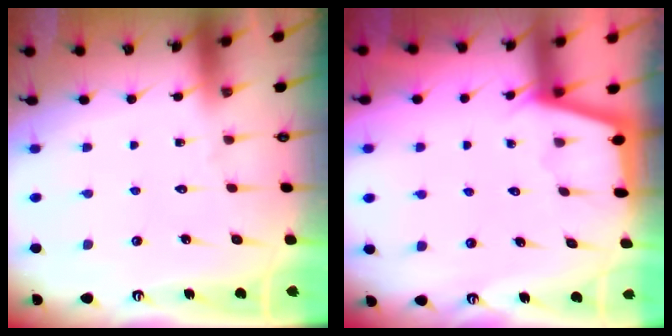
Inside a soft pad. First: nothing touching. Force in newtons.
{"total": 2.4, "press": 2.3, "slide": 0.4}